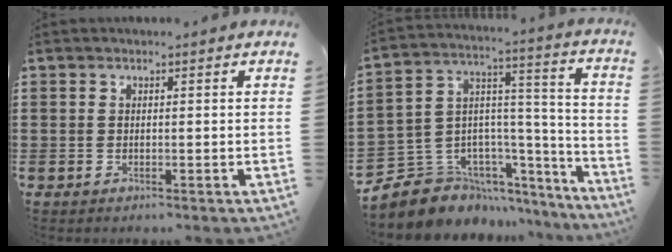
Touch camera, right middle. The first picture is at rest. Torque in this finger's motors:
{"motor_torque": [1.46, -0.61, 0.12, 0.06]}